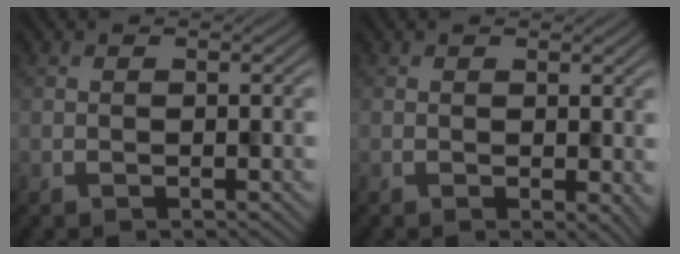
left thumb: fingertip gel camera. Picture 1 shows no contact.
{"total": 1.6, "force": [-0.1, 0.8, 1.3], "torque": [-0.018, -0.006, 0.005]}